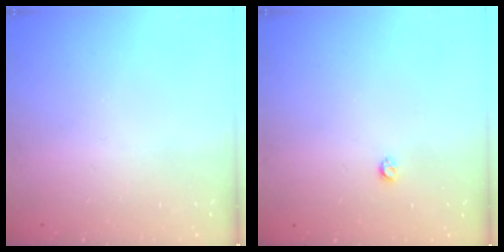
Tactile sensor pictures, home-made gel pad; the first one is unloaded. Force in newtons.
{"total": 2.9, "press": 2.8, "slide": 0.5}